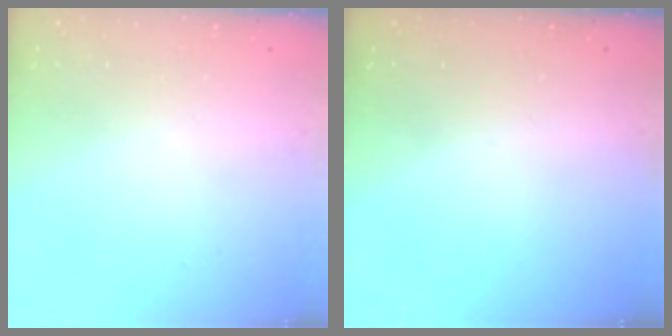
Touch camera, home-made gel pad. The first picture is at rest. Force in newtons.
{"total": 0.0}